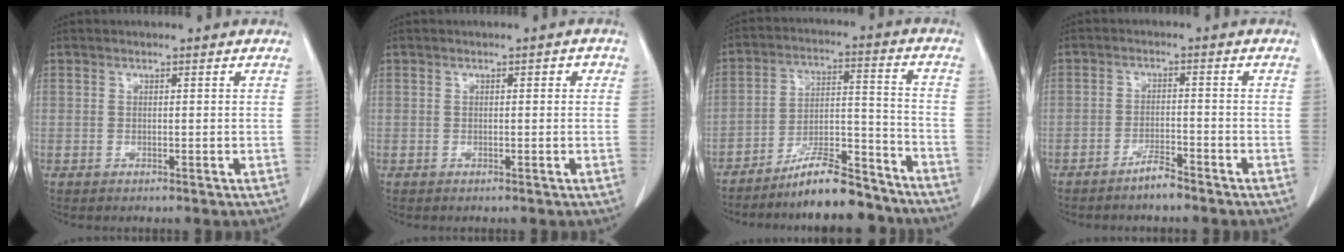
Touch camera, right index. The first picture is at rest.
{"total": 1.0, "force": [0.1, 0.6, 0.8], "torque": [-0.007, 0.009, -0.001]}
{"total": 12.6, "force": [-11.1, 2.1, 5.6], "torque": [-0.083, 0.022, -0.187]}
{"total": 3.2, "force": [-2.8, 0.3, 1.6], "torque": [-0.030, -0.001, -0.051]}